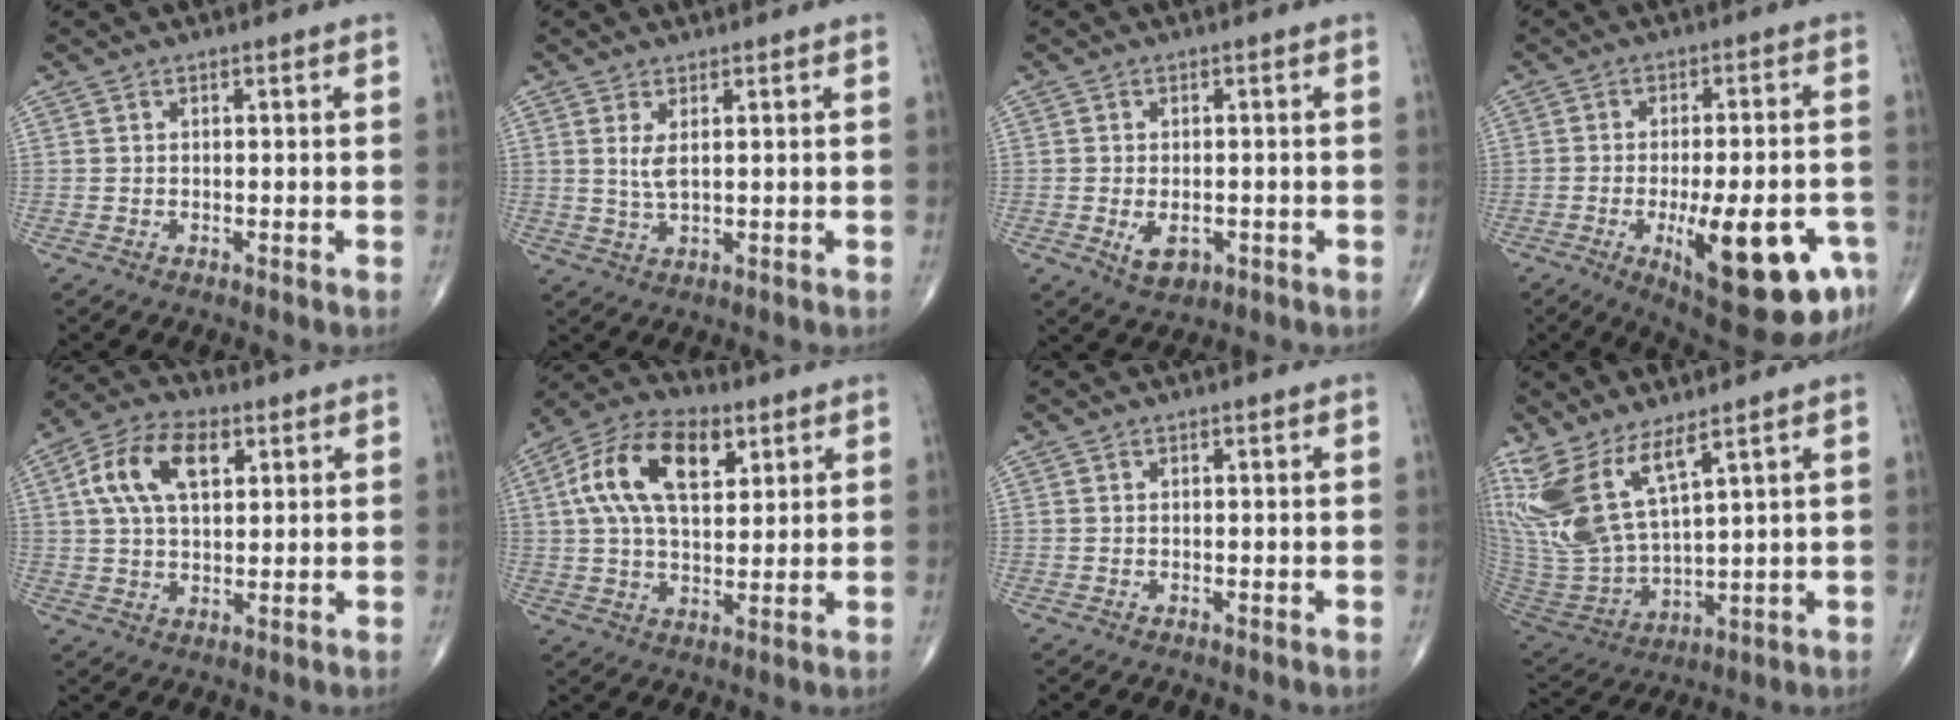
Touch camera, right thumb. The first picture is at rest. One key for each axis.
{"total": 3.2, "fx": 1.0, "fy": 1.0, "fz": 2.9, "tx": -0.062, "ty": -0.010, "tz": 0.027}
{"total": 4.4, "fx": -1.3, "fy": 2.6, "fz": 3.2, "tx": -0.048, "ty": -0.003, "tz": -0.011}
{"total": 19.7, "fx": -7.7, "fy": 6.5, "fz": 17.0, "tx": -0.193, "ty": 0.015, "tz": -0.089}
{"total": 12.0, "fx": 3.9, "fy": 6.7, "fz": 9.1, "tx": -0.165, "ty": 0.009, "tz": 0.067}
{"total": 15.7, "fx": 5.3, "fy": 8.7, "fz": 11.9, "tx": -0.205, "ty": 0.005, "tz": 0.091}
{"total": 0.0}
{"total": 14.8, "fx": 8.9, "fy": 4.8, "fz": 10.9, "tx": -0.238, "ty": -0.049, "tz": 0.198}